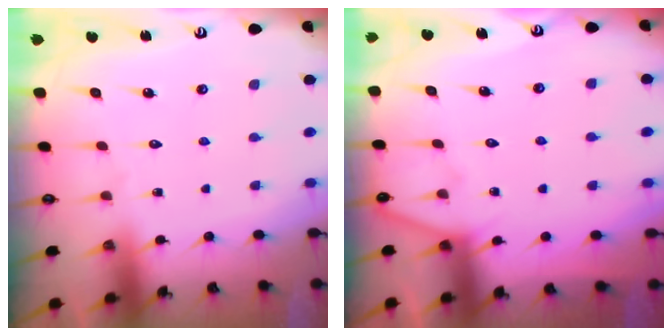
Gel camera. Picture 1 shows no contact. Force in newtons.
{"total": 4.6, "press": 4.6, "slide": 0.5}